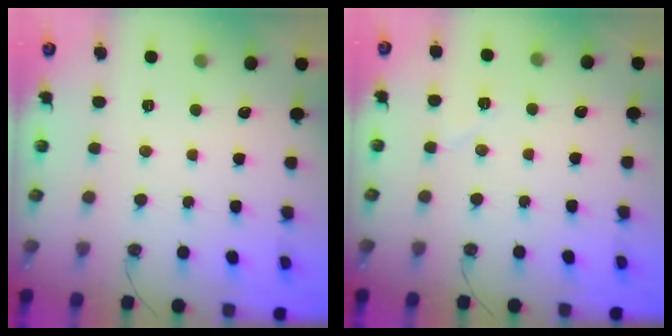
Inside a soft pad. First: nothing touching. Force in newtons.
{"total": 5.0, "press": 4.8, "slide": 1.6}